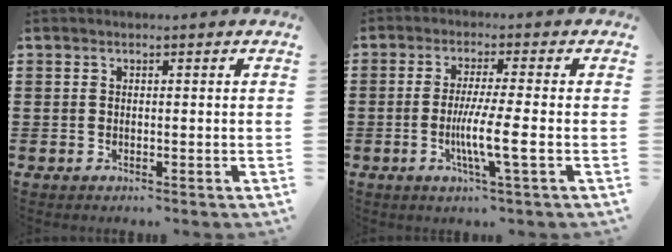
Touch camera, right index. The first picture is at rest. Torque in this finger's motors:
{"motor_torque": [2.06, 0.08, 0.61, 0.13]}